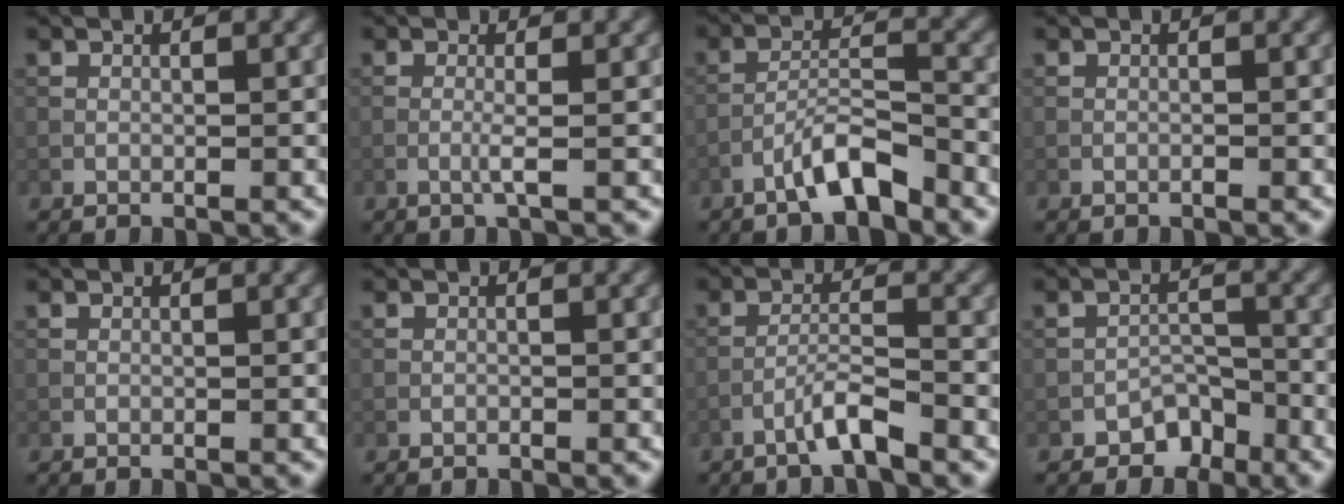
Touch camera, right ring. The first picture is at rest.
{"total": 1.3, "force": [-0.4, -0.1, 1.2], "torque": [-0.027, 0.002, -0.013]}
{"total": 4.3, "force": [-3.1, 0.8, 2.9], "torque": [-0.052, 0.015, -0.062]}
{"total": 0.0}
{"total": 0.0}
{"total": 0.0}
{"total": 2.8, "force": [-2.1, 0.1, 1.9], "torque": [-0.034, 0.012, -0.045]}
{"total": 2.7, "force": [-2.1, 1.6, 0.7], "torque": [-0.002, 0.010, -0.037]}